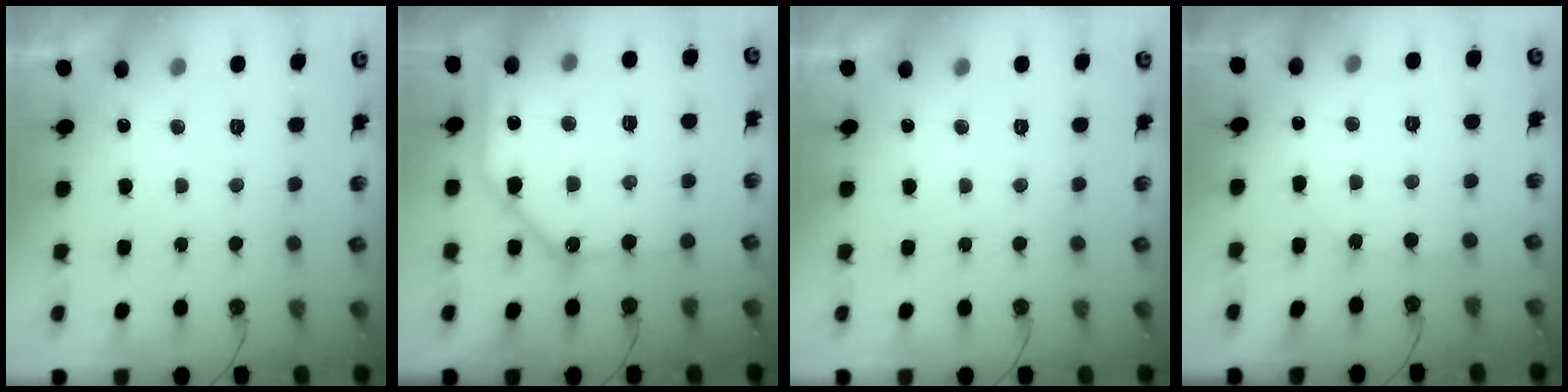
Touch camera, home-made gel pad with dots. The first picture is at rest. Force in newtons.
{"total": 13.3, "press": 13.2, "slide": 1.4}
{"total": 0.0}
{"total": 2.6, "press": 2.6, "slide": 0.3}